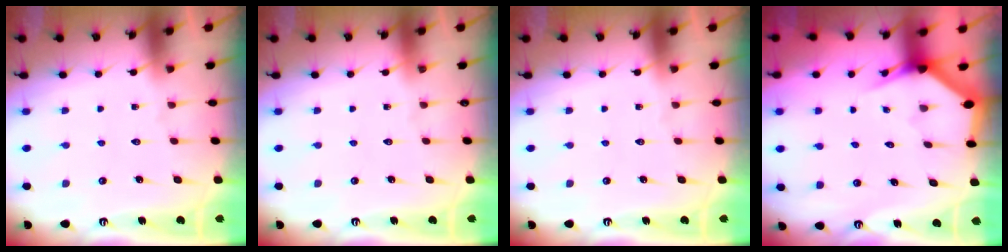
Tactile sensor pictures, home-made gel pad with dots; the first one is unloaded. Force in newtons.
{"total": 0.0}
{"total": 0.0}
{"total": 2.7, "press": 2.7, "slide": 0.1}